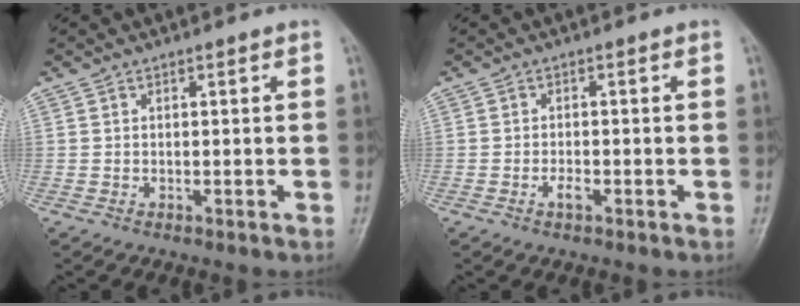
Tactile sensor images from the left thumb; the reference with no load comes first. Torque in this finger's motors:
{"motor_torque": [-0.07, 0.07, 0.06, 0.04, 0.00]}